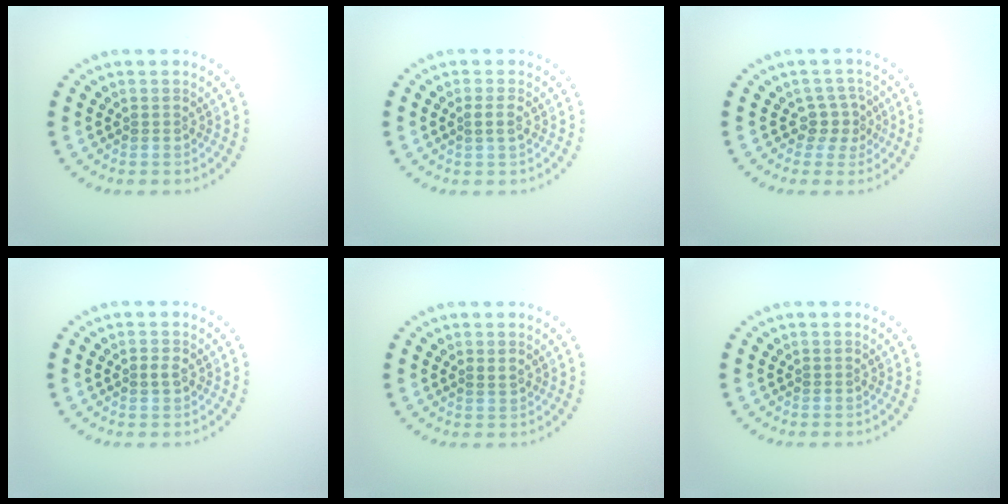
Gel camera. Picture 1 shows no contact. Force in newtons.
{"total": 1.1, "press": 0.9, "slide": 0.6}
{"total": 2.3, "press": 1.7, "slide": 1.5}
{"total": 1.1, "press": 1.1, "slide": 0.1}
{"total": 0.7, "press": 0.7, "slide": 0.2}
{"total": 0.0}